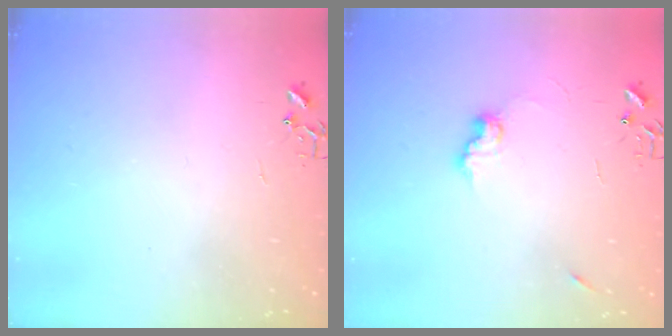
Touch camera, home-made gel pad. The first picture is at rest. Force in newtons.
{"total": 7.9, "press": 7.9, "slide": 0.4}